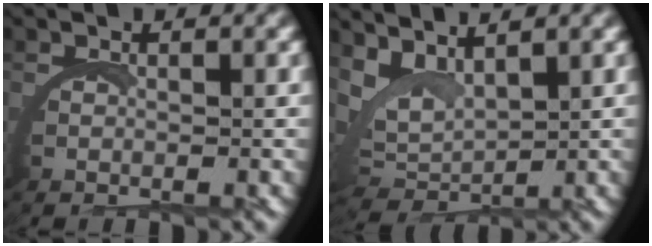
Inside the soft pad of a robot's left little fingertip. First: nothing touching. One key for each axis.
{"total": 5.2, "fx": 2.7, "fy": 3.5, "fz": 2.8, "tx": -0.091, "ty": -0.013, "tz": 0.053}